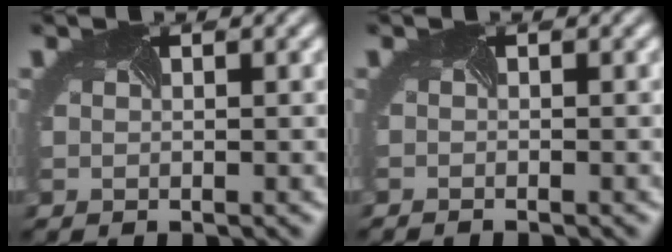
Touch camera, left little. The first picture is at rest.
{"total": 1.4, "force": [-1.4, -0.2, 0.0], "torque": [-0.002, -0.010, -0.022]}